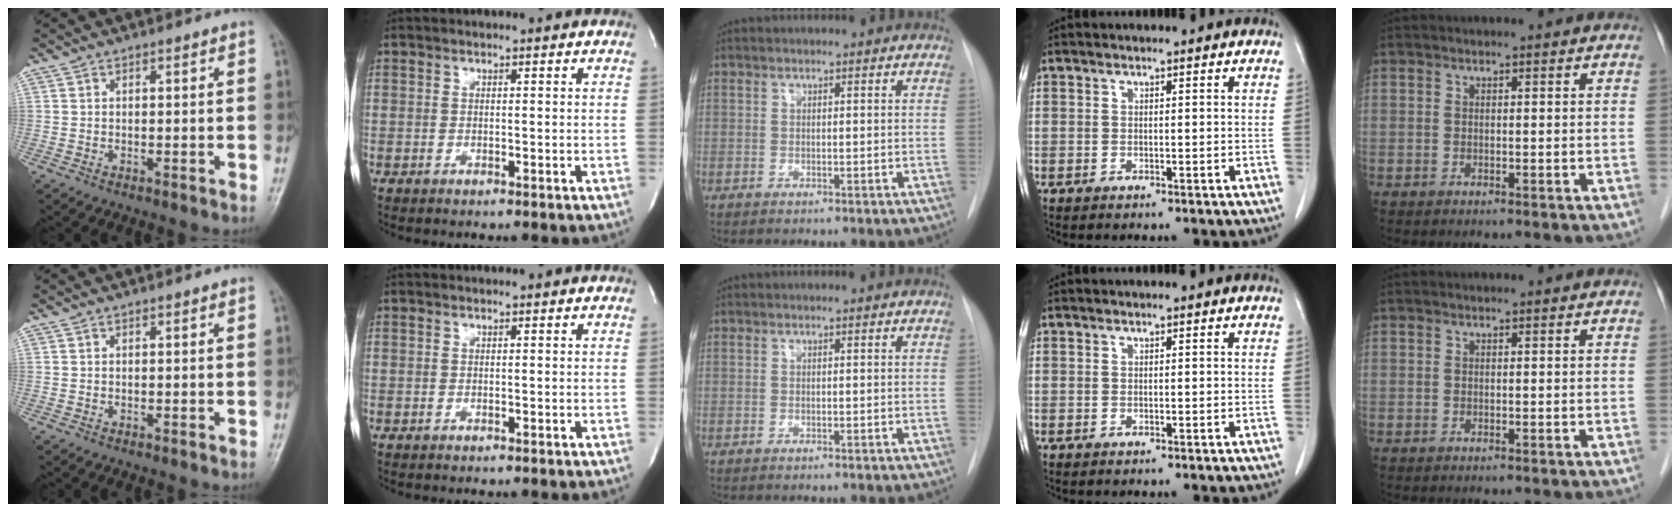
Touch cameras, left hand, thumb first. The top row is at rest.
{}